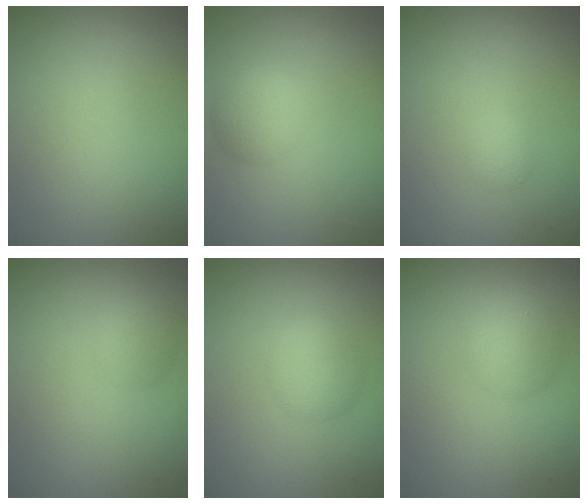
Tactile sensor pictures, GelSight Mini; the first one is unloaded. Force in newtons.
{"total": 2.6, "press": 2.6, "slide": 0.1}
{"total": 1.0, "press": 1.0, "slide": 0.1}
{"total": 1.6, "press": 1.5, "slide": 0.1}
{"total": 2.9, "press": 2.9, "slide": 0.0}
{"total": 3.4, "press": 3.4, "slide": 0.2}